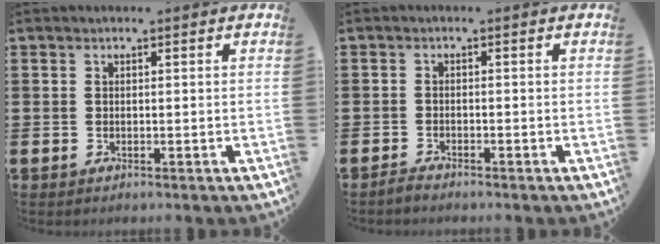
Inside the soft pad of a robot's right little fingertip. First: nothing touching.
{"total": 0.8, "force": [-0.8, 0.1, 0.2], "torque": [-0.006, 0.000, -0.016]}